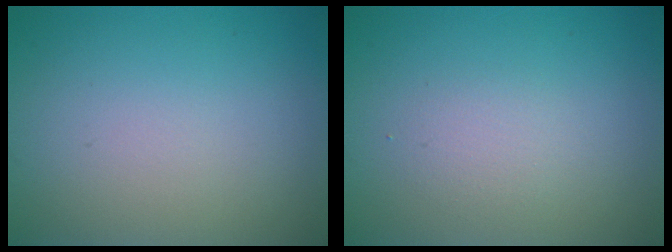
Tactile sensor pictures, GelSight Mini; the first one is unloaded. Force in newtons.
{"total": 1.4, "press": 1.4, "slide": 0.1}